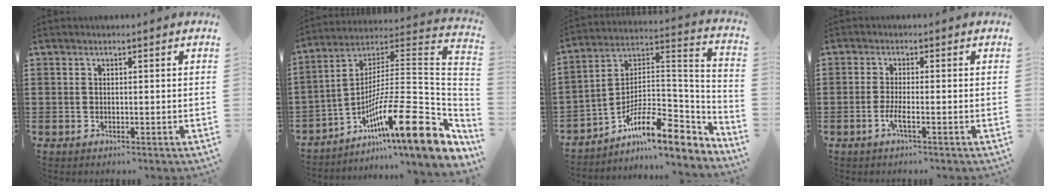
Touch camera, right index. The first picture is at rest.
{"total": 17.1, "force": [-8.3, 2.8, 14.8], "torque": [-0.228, -0.010, -0.147]}
{"total": 11.8, "force": [-7.4, 4.3, 8.2], "torque": [-0.149, 0.003, -0.139]}
{"total": 2.6, "force": [-1.2, 0.2, 2.3], "torque": [-0.054, -0.008, -0.026]}